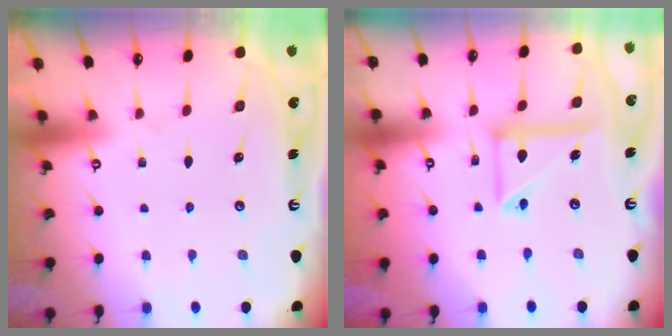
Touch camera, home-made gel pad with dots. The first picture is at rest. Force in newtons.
{"total": 12.8, "press": 12.7, "slide": 1.2}